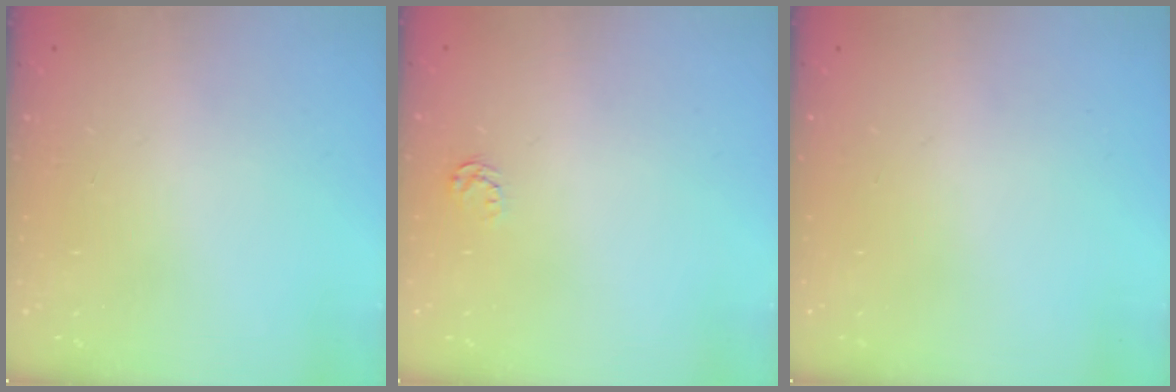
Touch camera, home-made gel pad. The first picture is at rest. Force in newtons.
{"total": 2.6, "press": 2.6, "slide": 0.4}
{"total": 0.0}